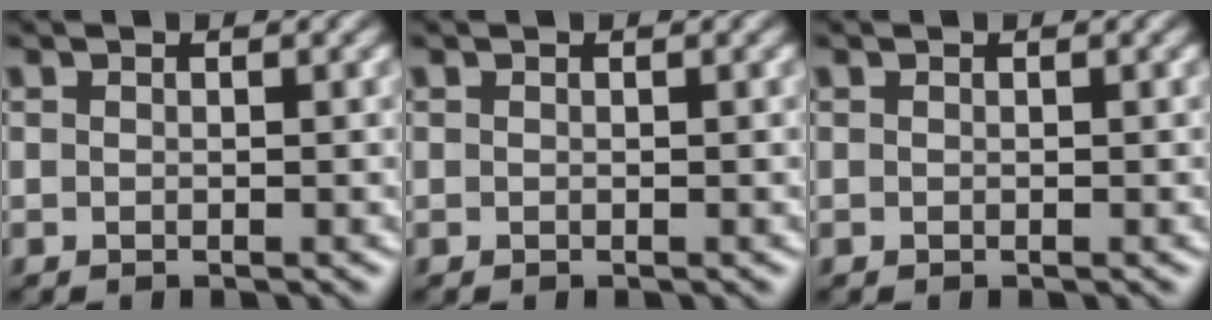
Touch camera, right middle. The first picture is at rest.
{"total": 0.0}
{"total": 0.0}